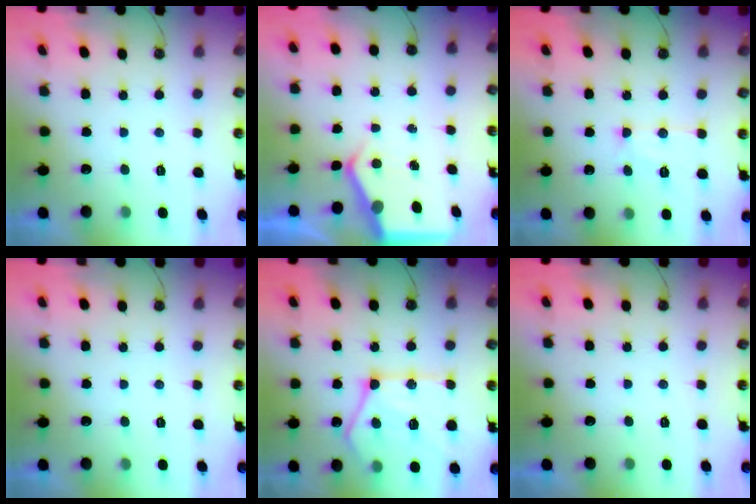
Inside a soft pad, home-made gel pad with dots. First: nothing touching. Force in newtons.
{"total": 4.3, "press": 4.2, "slide": 0.6}
{"total": 10.5, "press": 10.5, "slide": 0.8}
{"total": 0.0}
{"total": 19.9, "press": 19.8, "slide": 1.5}
{"total": 0.0}